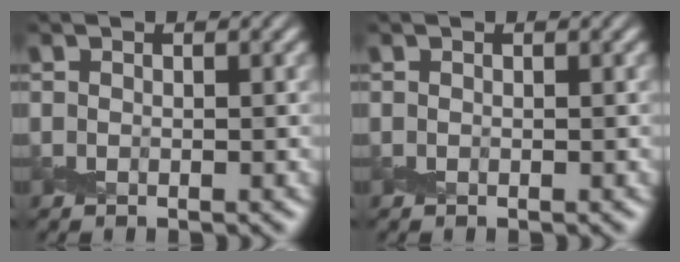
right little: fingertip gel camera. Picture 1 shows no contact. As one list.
[{"total": 0.0}]